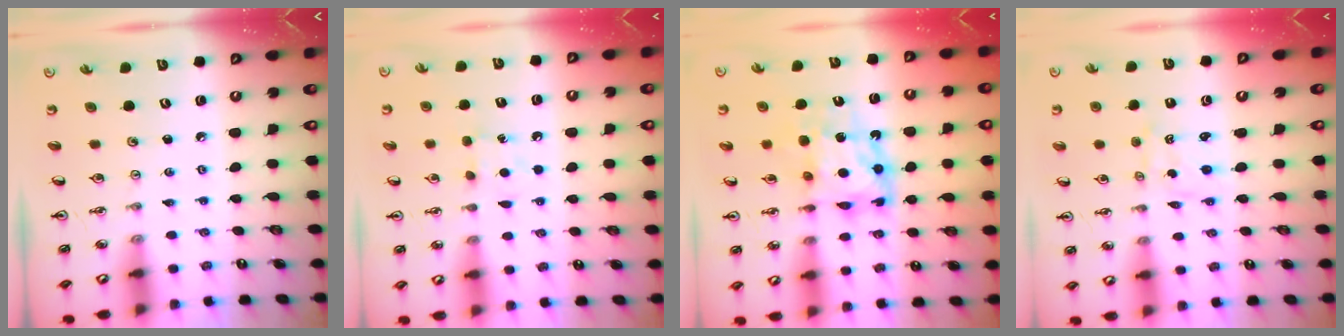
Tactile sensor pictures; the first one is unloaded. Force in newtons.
{"total": 4.8, "press": 4.8, "slide": 0.7}
{"total": 10.2, "press": 10.2, "slide": 0.9}
{"total": 1.1, "press": 0.7, "slide": 0.8}